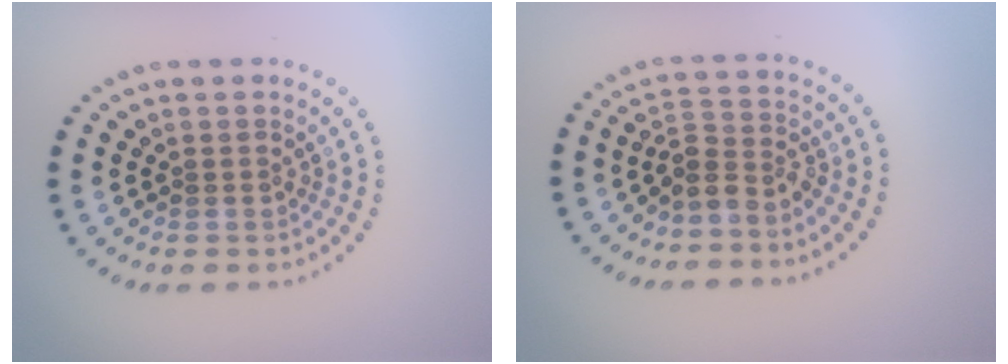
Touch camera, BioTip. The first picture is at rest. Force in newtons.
{"total": 2.7, "press": 2.0, "slide": 1.8}